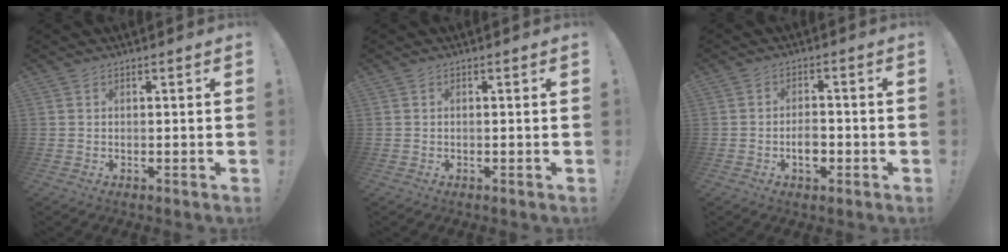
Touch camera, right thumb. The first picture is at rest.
{"total": 0.0}
{"total": 5.2, "force": [-2.1, 3.2, 3.5], "torque": [-0.055, 0.008, -0.039]}